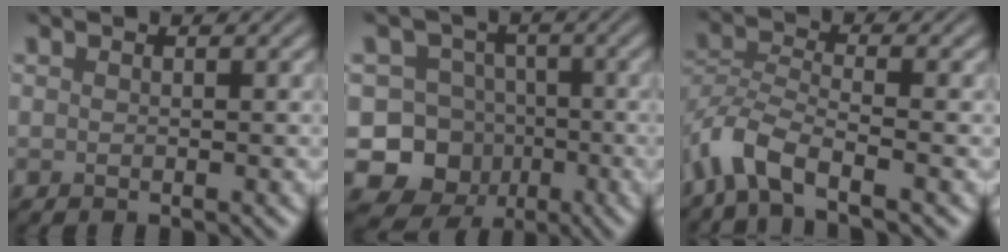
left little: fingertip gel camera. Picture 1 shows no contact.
{"total": 8.1, "force": [-2.3, 7.5, 2.2], "torque": [-0.025, 0.005, -0.062]}
{"total": 5.0, "force": [-3.4, 1.7, 3.3], "torque": [-0.066, -0.002, -0.078]}